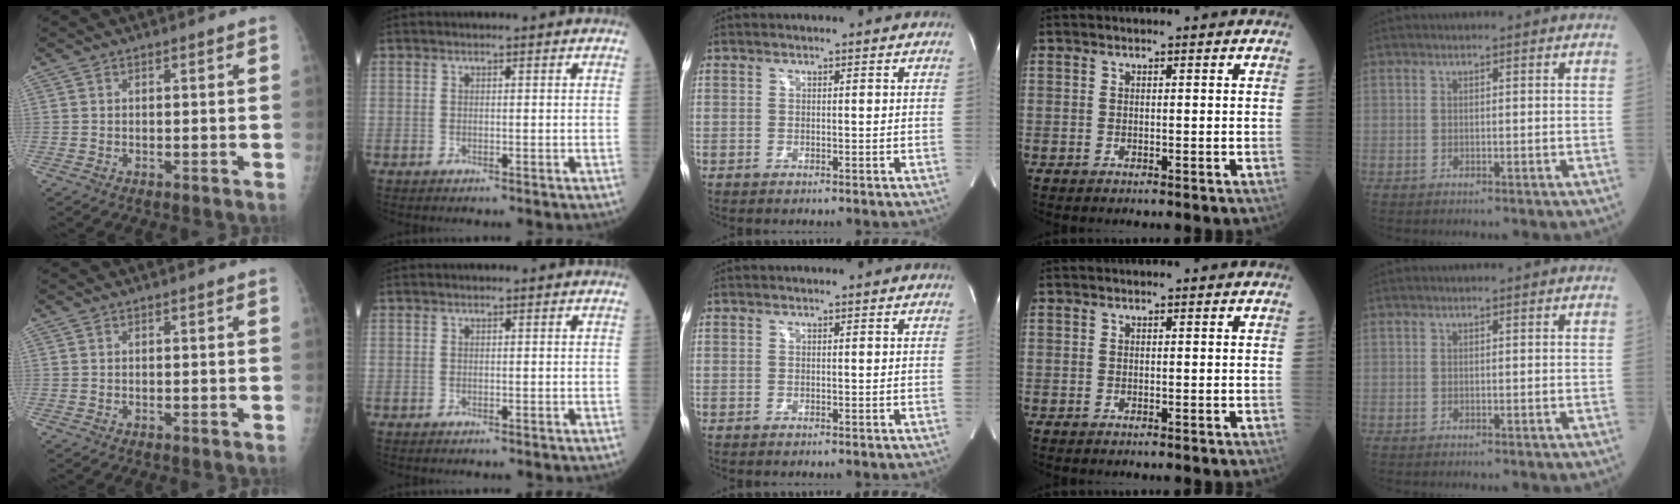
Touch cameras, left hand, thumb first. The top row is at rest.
{}